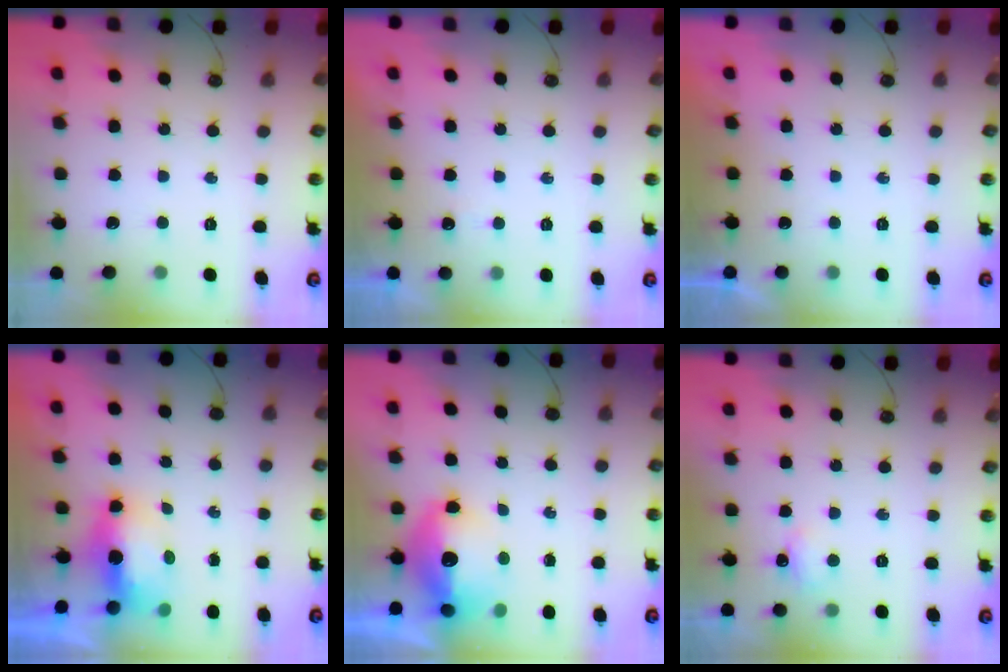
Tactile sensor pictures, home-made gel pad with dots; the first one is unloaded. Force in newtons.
{"total": 2.5, "press": 2.4, "slide": 0.5}
{"total": 0.0}
{"total": 7.7, "press": 7.7, "slide": 0.4}
{"total": 14.1, "press": 14.0, "slide": 1.2}
{"total": 5.2, "press": 5.1, "slide": 0.9}